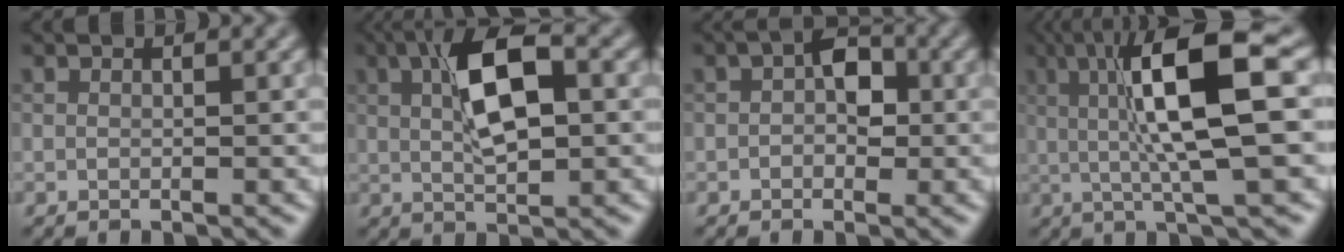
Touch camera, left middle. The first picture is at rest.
{"total": 6.9, "force": [1.6, 2.6, 6.2], "torque": [-0.110, 0.013, 0.026]}
{"total": 3.6, "force": [0.4, 2.3, 2.7], "torque": [-0.038, 0.011, 0.000]}
{"total": 9.8, "force": [1.5, 1.9, 9.5], "torque": [-0.156, 0.007, 0.029]}